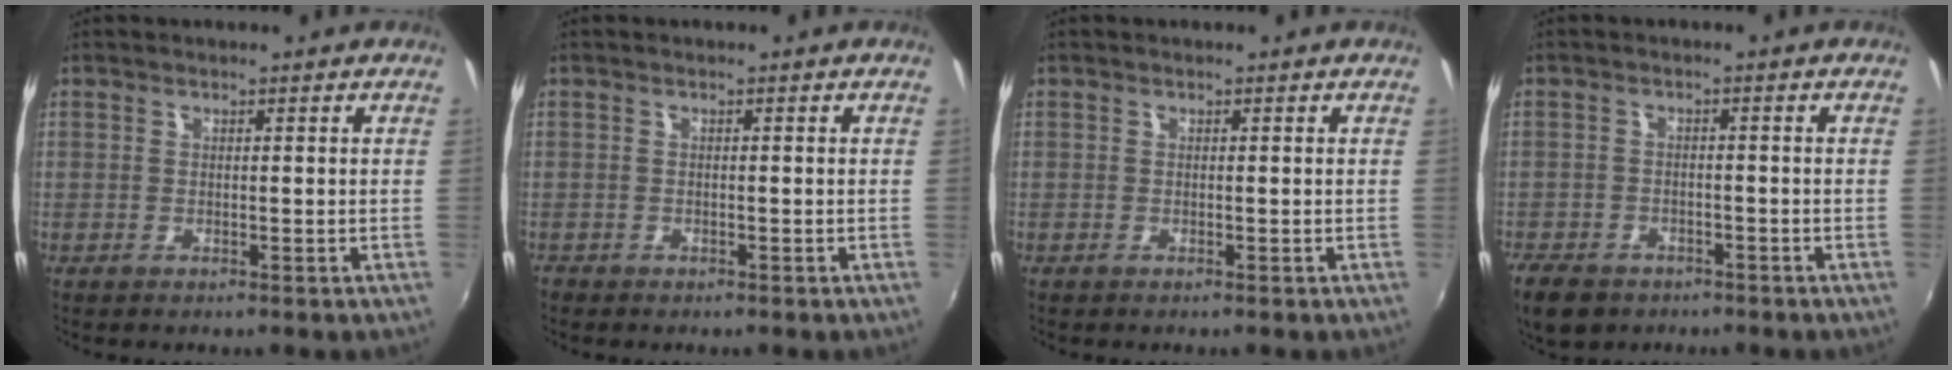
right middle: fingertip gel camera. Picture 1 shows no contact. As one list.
[{"total": 1.1, "force": [-0.9, 0.6, 0.1], "torque": [-0.007, -0.002, -0.017]}, {"total": 0.0}, {"total": 8.5, "force": [-5.8, 5.1, 3.6], "torque": [-0.100, -0.015, -0.099]}]